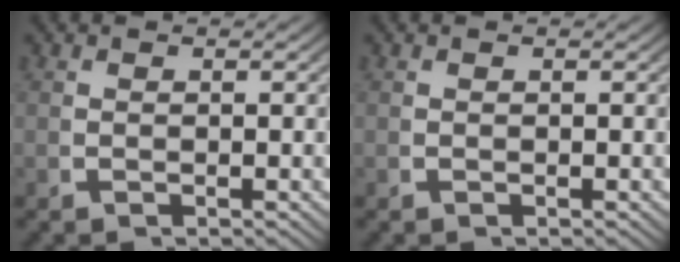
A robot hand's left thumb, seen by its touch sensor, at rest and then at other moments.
{"total": 0.0}